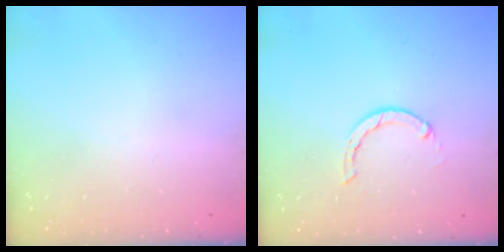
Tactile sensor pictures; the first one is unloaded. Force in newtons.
{"total": 2.1, "press": 2.1, "slide": 0.3}